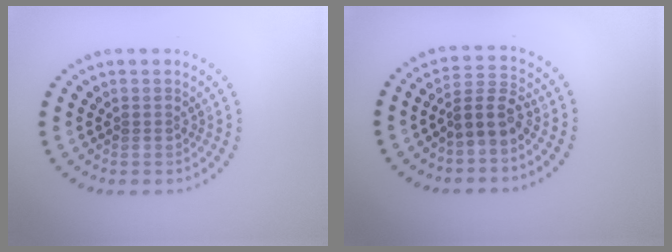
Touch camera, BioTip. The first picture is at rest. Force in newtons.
{"total": 3.1, "press": 2.6, "slide": 1.7}